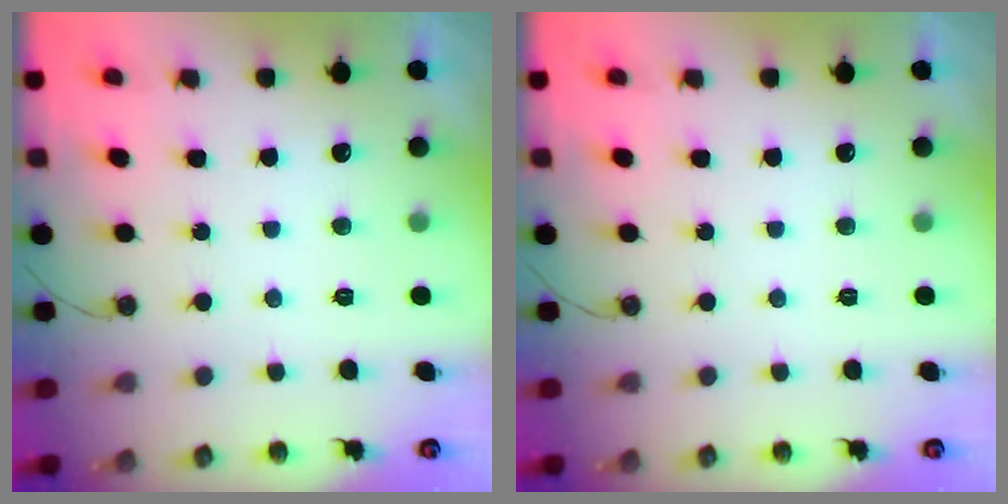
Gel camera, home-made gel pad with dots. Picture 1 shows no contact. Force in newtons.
{"total": 0.0}